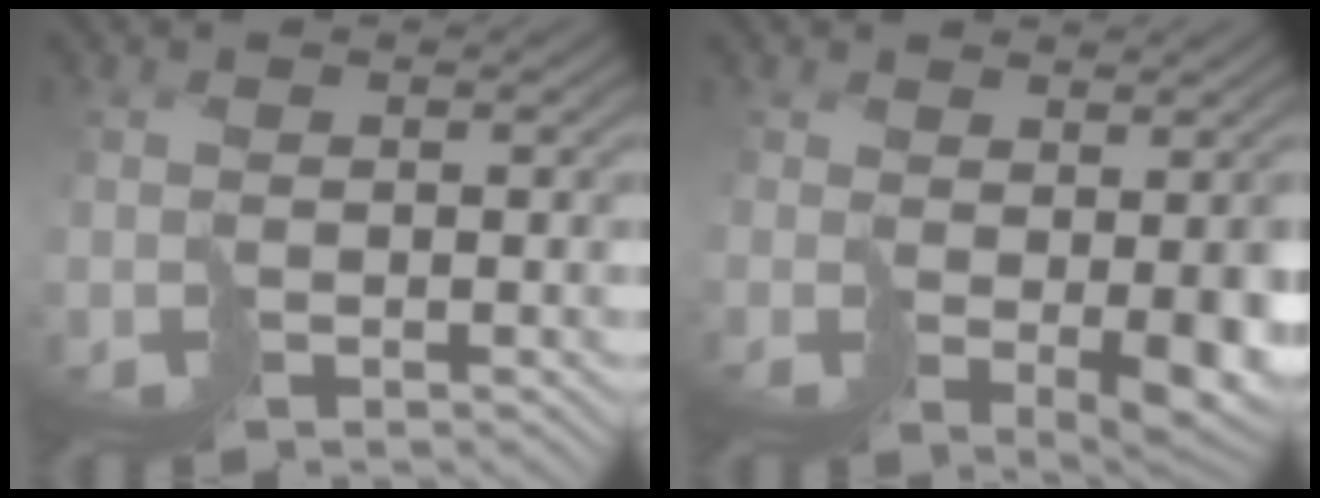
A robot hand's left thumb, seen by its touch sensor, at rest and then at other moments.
{"total": 4.5, "force": [0.0, 2.4, 3.8], "torque": [-0.063, -0.028, 0.025]}